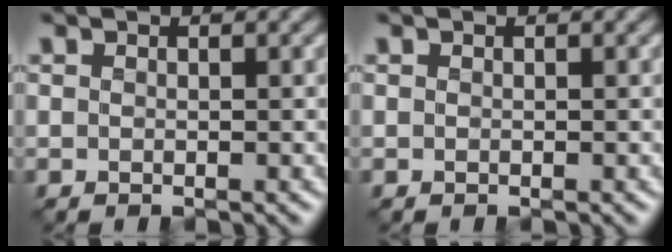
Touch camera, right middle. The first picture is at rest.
{"total": 0.0}